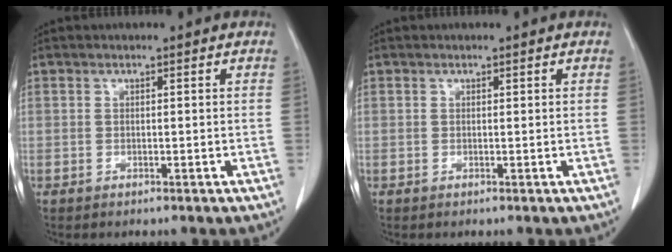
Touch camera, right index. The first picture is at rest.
{"total": 0.0}